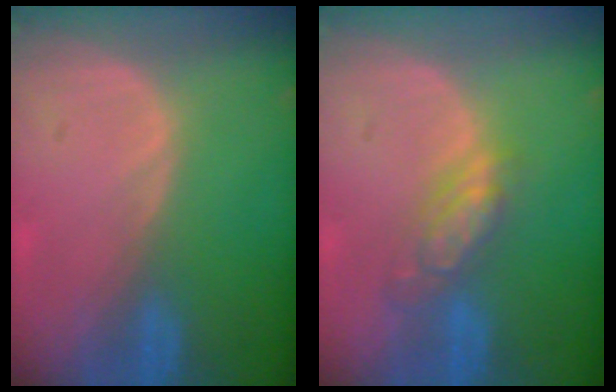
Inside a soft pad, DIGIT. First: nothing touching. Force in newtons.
{"total": 5.5, "press": 4.7, "slide": 2.8}